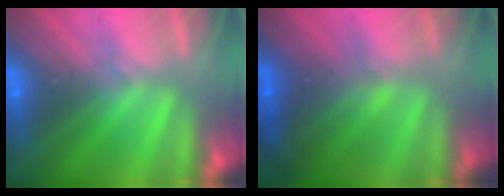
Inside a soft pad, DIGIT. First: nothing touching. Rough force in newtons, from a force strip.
{"total": 2.3}